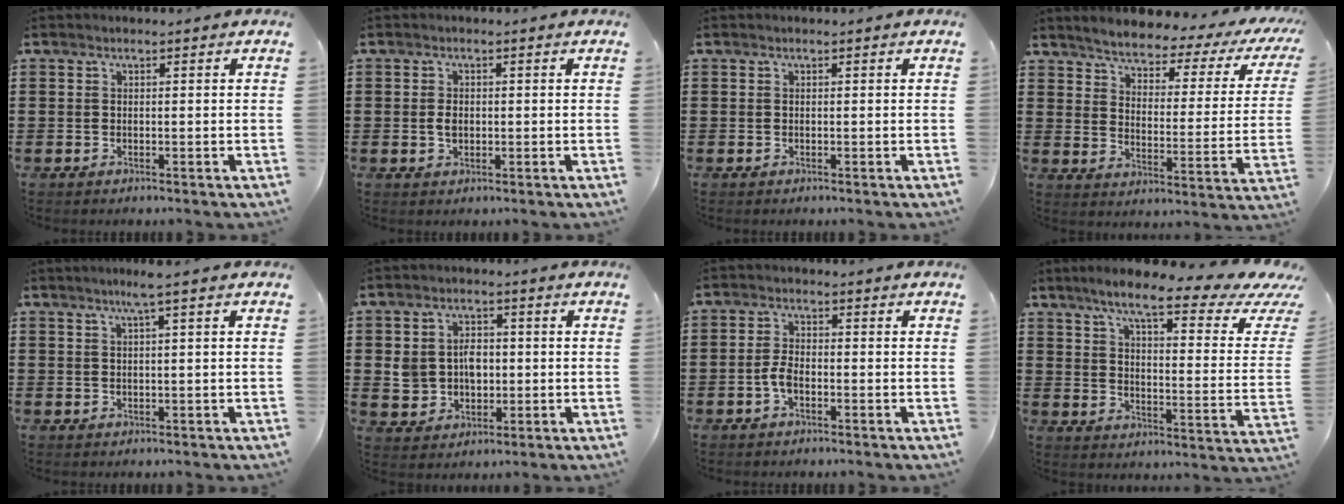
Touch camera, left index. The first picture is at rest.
{"total": 2.0, "force": [0.0, 1.2, 1.6], "torque": [-0.033, 0.005, 0.000]}
{"total": 0.0}
{"total": 2.9, "force": [2.6, 0.3, 1.2], "torque": [-0.045, -0.024, 0.033]}
{"total": 2.6, "force": [1.3, -0.3, 2.3], "torque": [-0.044, -0.002, 0.022]}
{"total": 5.4, "force": [0.3, 4.3, 3.1], "torque": [-0.071, 0.008, 0.000]}
{"total": 3.0, "force": [-1.1, 1.3, 2.5], "torque": [-0.068, -0.003, -0.027]}
{"total": 9.7, "force": [6.8, 0.9, 6.9], "torque": [-0.133, -0.040, 0.103]}